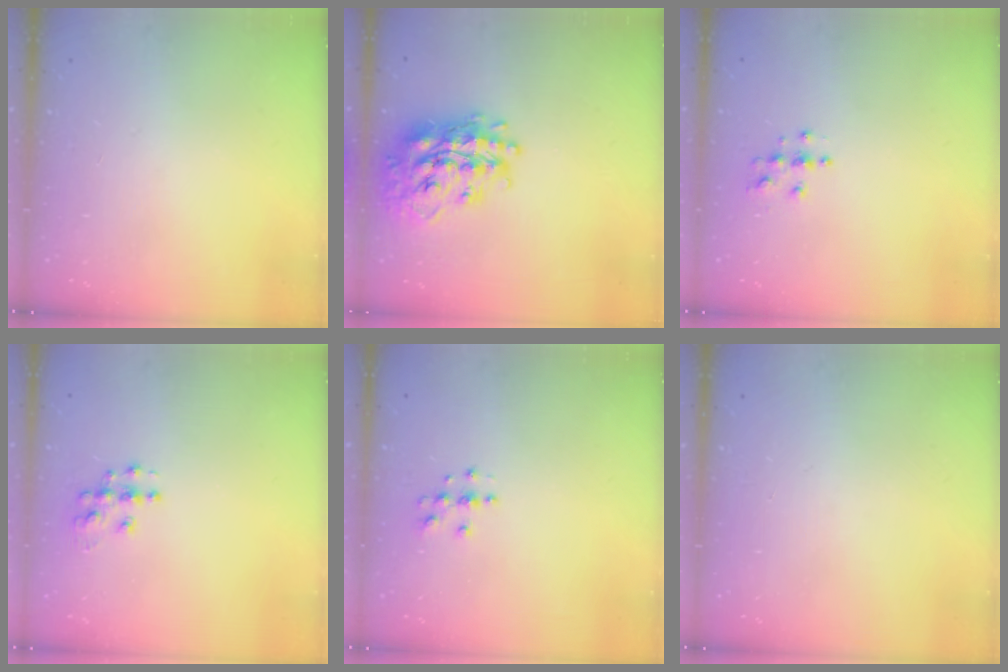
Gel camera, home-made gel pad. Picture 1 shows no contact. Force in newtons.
{"total": 21.6, "press": 21.5, "slide": 1.8}
{"total": 3.8, "press": 3.8, "slide": 0.3}
{"total": 7.1, "press": 7.1, "slide": 0.3}
{"total": 3.7, "press": 3.7, "slide": 0.5}
{"total": 0.0}